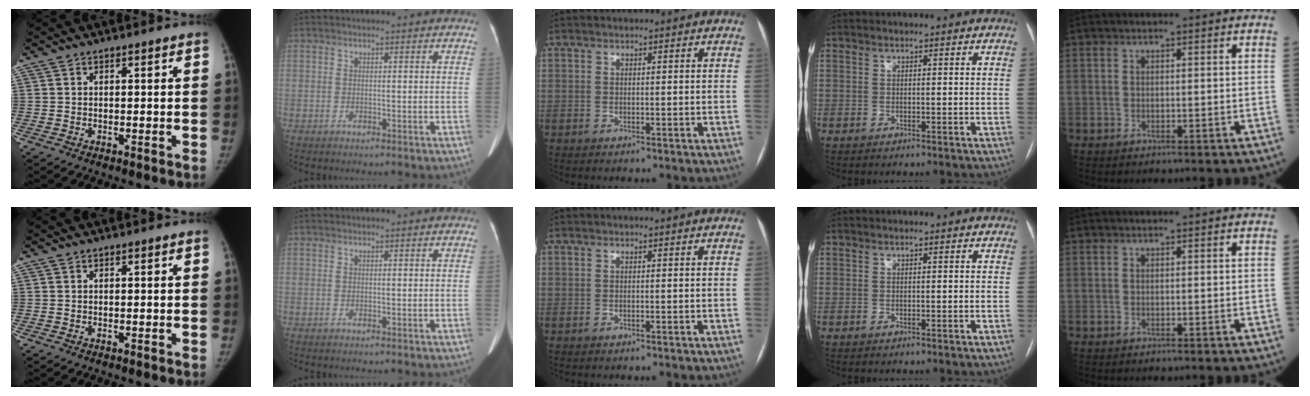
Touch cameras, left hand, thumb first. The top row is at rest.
{}